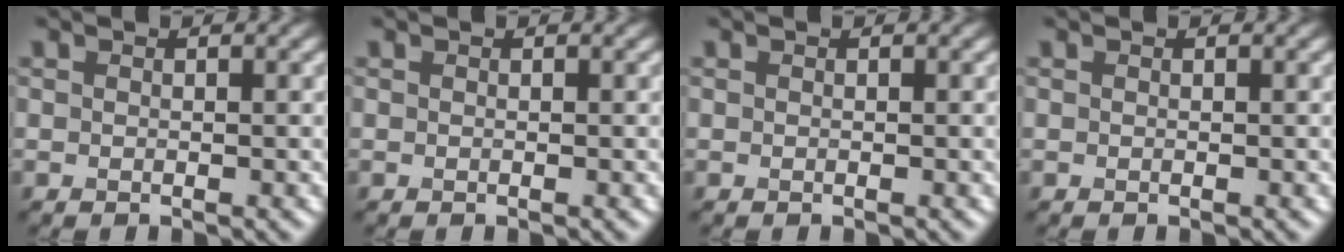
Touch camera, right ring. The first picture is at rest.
{"total": 0.0}
{"total": 0.0}
{"total": 0.0}